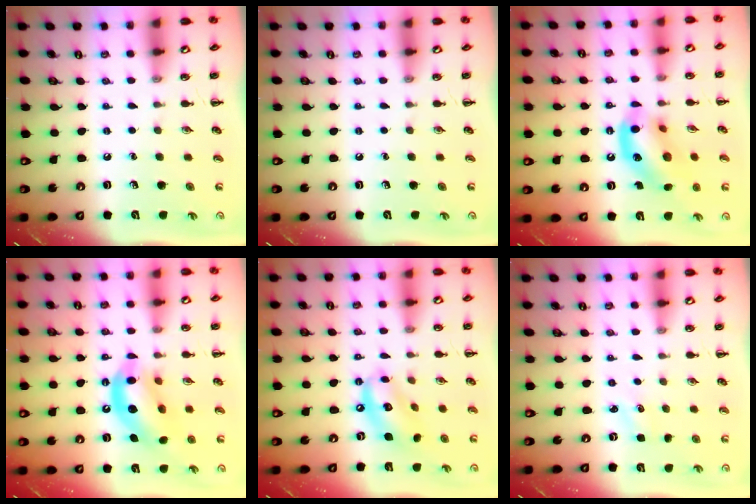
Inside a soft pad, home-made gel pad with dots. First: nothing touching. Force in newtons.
{"total": 0.0}
{"total": 13.9, "press": 13.7, "slide": 2.5}
{"total": 13.4, "press": 12.9, "slide": 3.4}
{"total": 11.4, "press": 11.2, "slide": 1.8}
{"total": 2.0, "press": 1.9, "slide": 0.6}